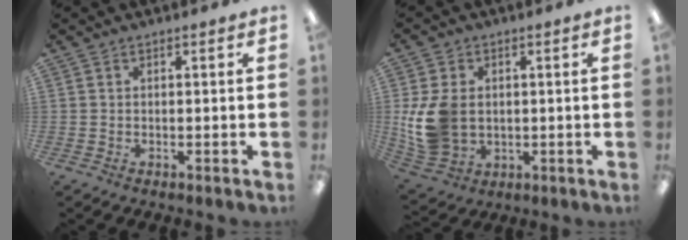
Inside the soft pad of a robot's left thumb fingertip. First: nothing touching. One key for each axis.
{"total": 12.5, "fx": 0.1, "fy": 9.6, "fz": 8.0, "tx": -0.188, "ty": 0.009, "tz": 0.004}